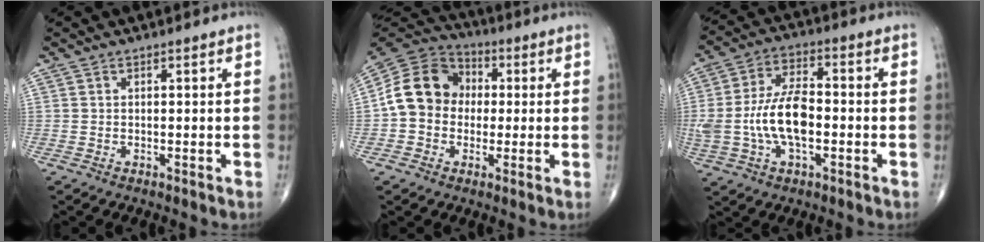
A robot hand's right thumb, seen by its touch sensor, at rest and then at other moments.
{"total": 12.7, "force": [0.2, 10.7, 6.8], "torque": [-0.103, 0.033, -0.009]}
{"total": 13.1, "force": [-1.7, 6.6, 11.2], "torque": [-0.228, 0.024, -0.032]}